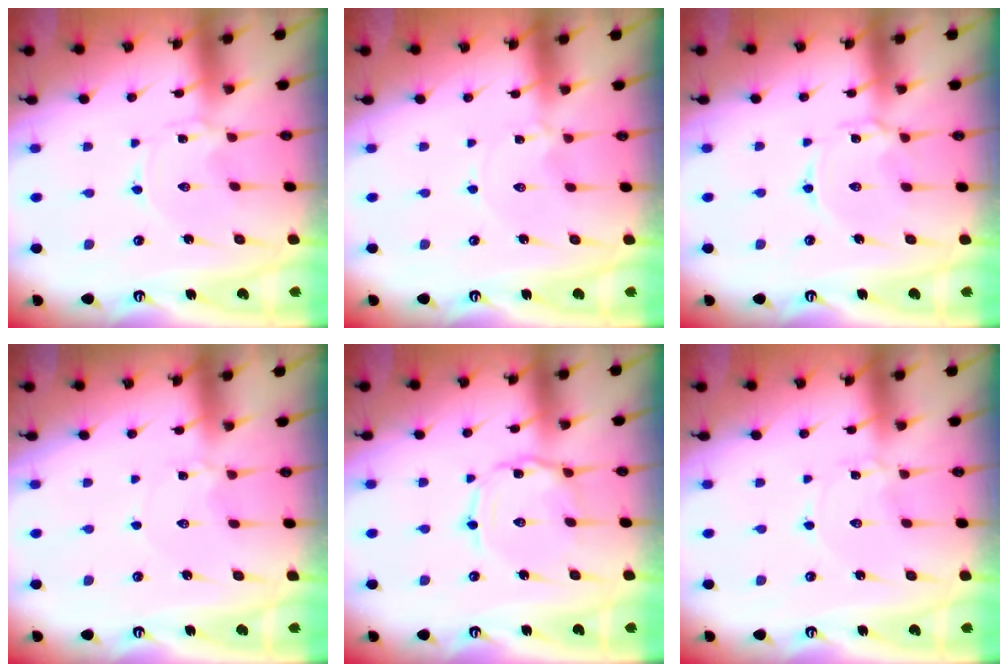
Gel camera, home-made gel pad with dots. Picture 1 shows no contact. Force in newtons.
{"total": 0.6, "press": 0.5, "slide": 0.2}
{"total": 3.3, "press": 3.3, "slide": 0.3}
{"total": 2.2, "press": 2.2, "slide": 0.2}
{"total": 2.7, "press": 2.7, "slide": 0.2}
{"total": 0.8, "press": 0.8, "slide": 0.1}